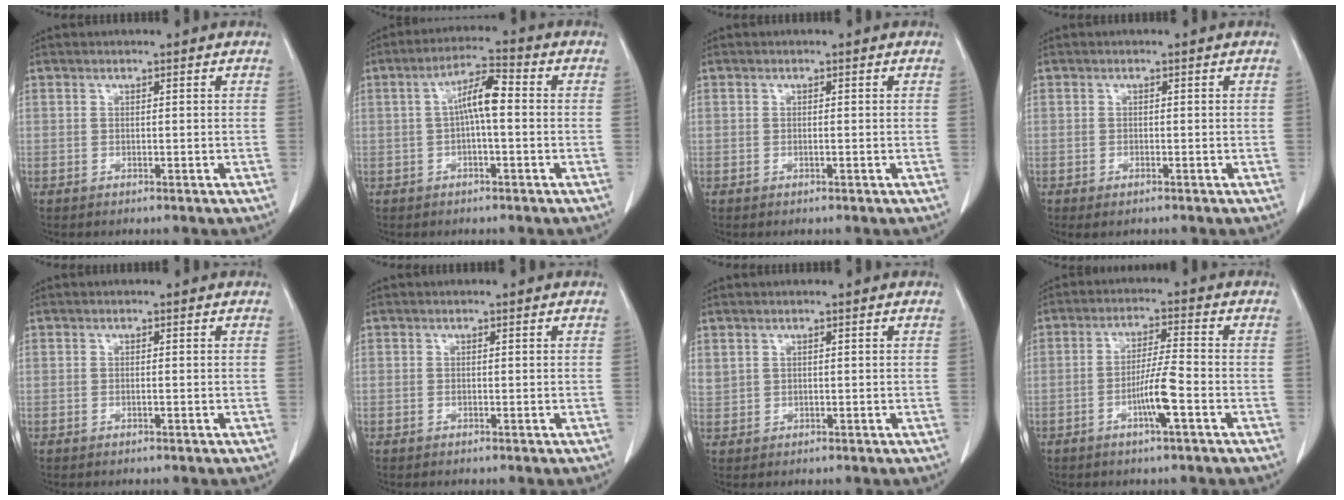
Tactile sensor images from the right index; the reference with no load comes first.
{"total": 6.0, "force": [0.1, 1.2, 5.8], "torque": [-0.109, 0.020, -0.003]}
{"total": 4.1, "force": [0.4, 3.9, 1.0], "torque": [-0.012, 0.009, 0.006]}
{"total": 1.3, "force": [-0.8, 0.4, 0.9], "torque": [-0.016, -0.002, -0.008]}
{"total": 0.0}
{"total": 0.0}
{"total": 1.9, "force": [1.2, 1.4, 0.5], "torque": [-0.010, 0.009, 0.030]}
{"total": 6.1, "force": [-2.3, -0.2, 5.6], "torque": [-0.109, -0.002, -0.044]}